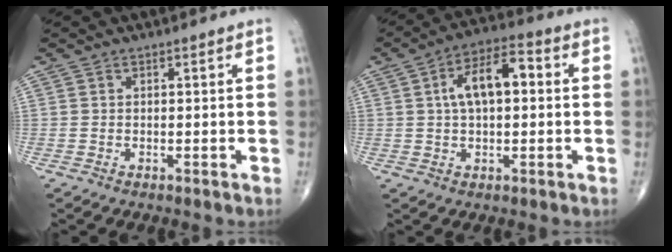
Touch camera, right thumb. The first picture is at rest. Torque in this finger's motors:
{"motor_torque": [0.72, 2.01, 0.74, -0.38, 0.05]}